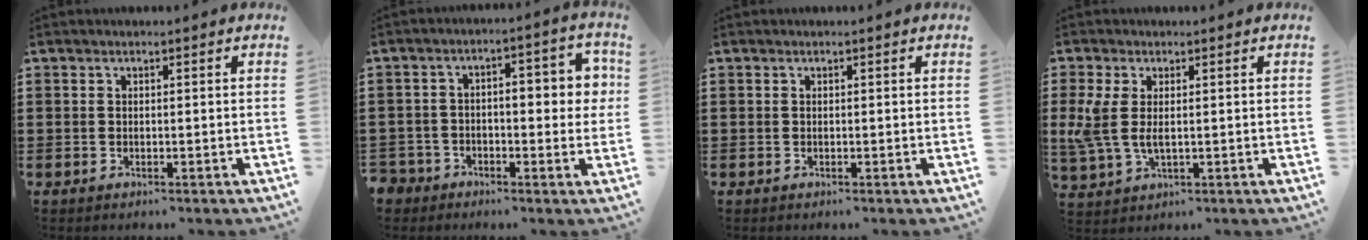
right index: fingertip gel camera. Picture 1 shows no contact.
{"total": 5.1, "force": [-1.4, 3.7, 3.2], "torque": [-0.059, 0.010, -0.035]}
{"total": 0.0}
{"total": 4.9, "force": [0.6, 2.4, 4.3], "torque": [-0.114, -0.004, 0.003]}